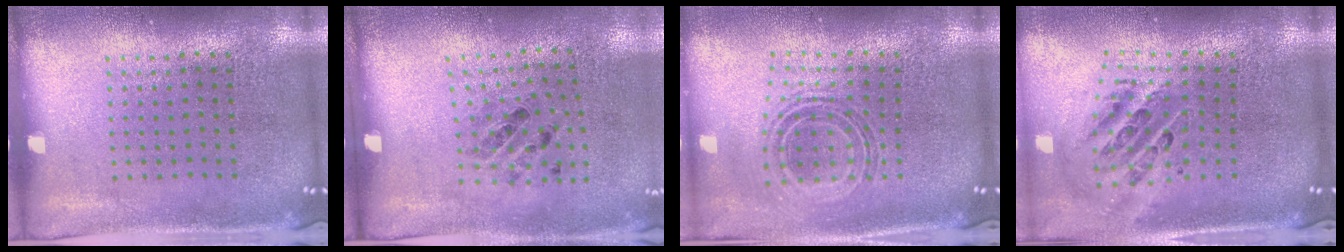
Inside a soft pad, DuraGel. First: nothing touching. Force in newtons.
{"total": 1.1, "press": 0.7, "slide": 0.8}
{"total": 0.9, "press": 0.8, "slide": 0.3}
{"total": 1.6, "press": 1.4, "slide": 0.8}